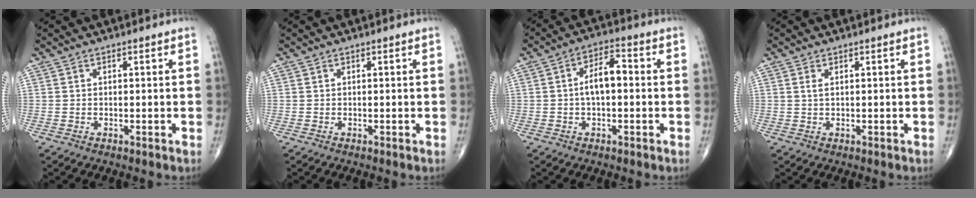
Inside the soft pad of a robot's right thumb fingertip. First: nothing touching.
{"total": 0.0}
{"total": 6.7, "force": [-0.1, 3.3, 5.8], "torque": [-0.099, 0.026, -0.010]}
{"total": 1.5, "force": [0.5, 0.7, 1.3], "torque": [-0.027, 0.003, 0.013]}